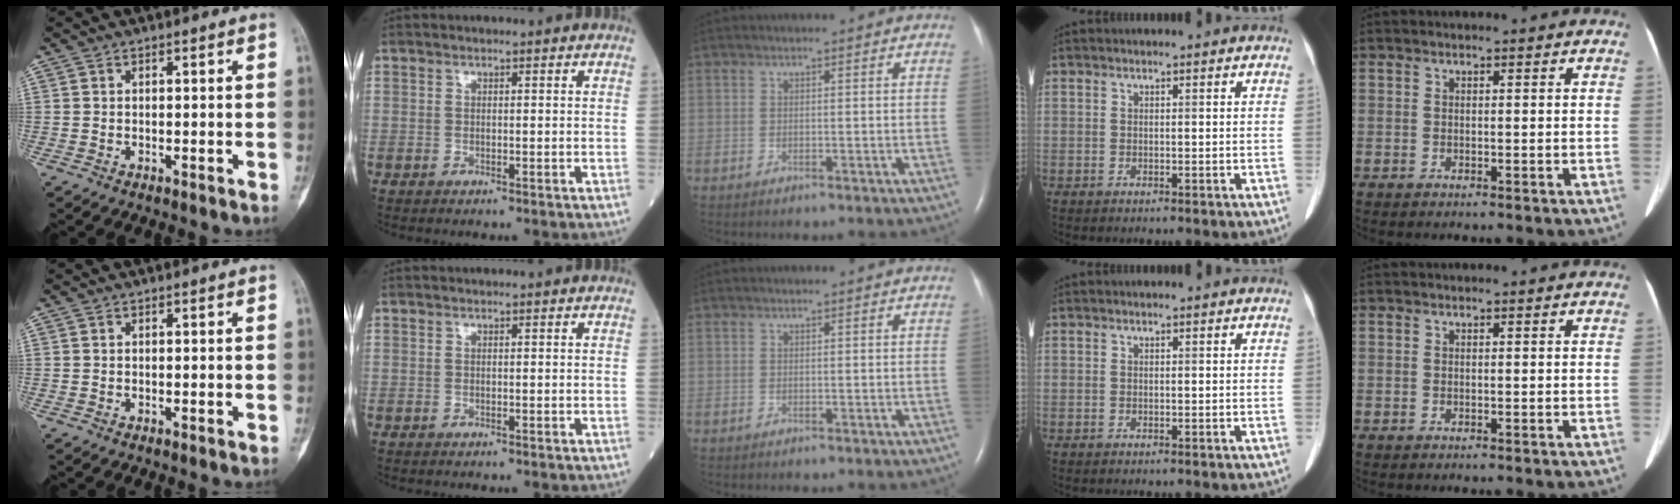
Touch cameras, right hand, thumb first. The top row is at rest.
{}